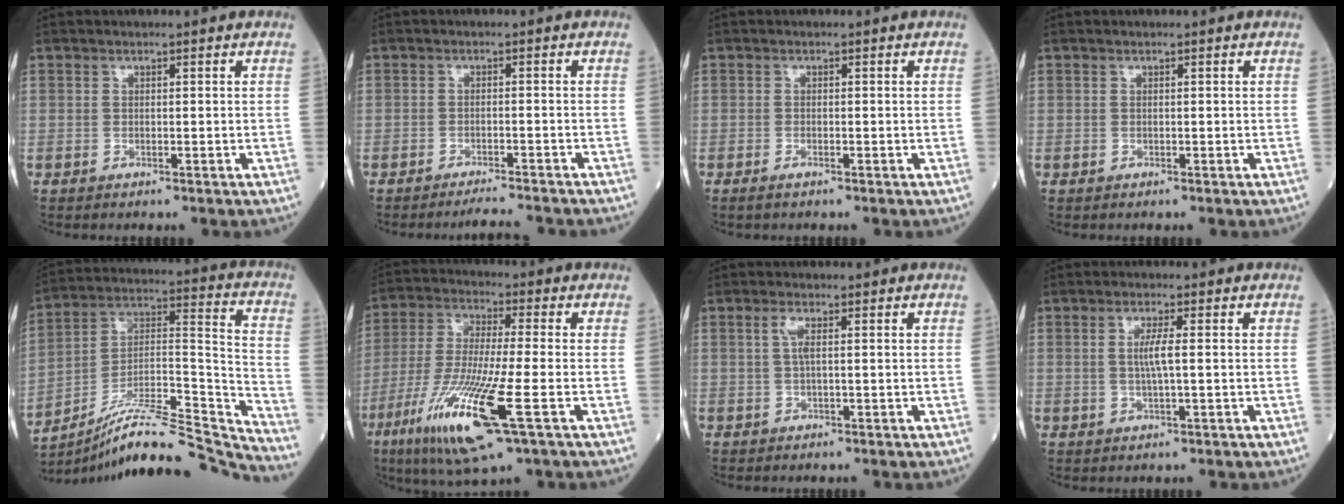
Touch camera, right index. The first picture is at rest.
{"total": 5.9, "force": [-5.6, -0.2, 1.9], "torque": [-0.021, -0.014, -0.079]}
{"total": 0.9, "force": [-0.6, 0.2, 0.6], "torque": [-0.011, -0.001, -0.009]}
{"total": 0.0}
{"total": 21.5, "force": [-19.9, 0.2, 8.1], "torque": [-0.125, 0.033, -0.324]}
{"total": 16.2, "force": [-6.6, 1.1, 14.7], "torque": [-0.313, -0.036, -0.123]}
{"total": 1.9, "force": [0.5, 0.3, 1.8], "torque": [-0.045, 0.004, 0.008]}
{"total": 3.0, "force": [0.2, -0.1, 3.0], "torque": [-0.064, -0.004, 0.003]}